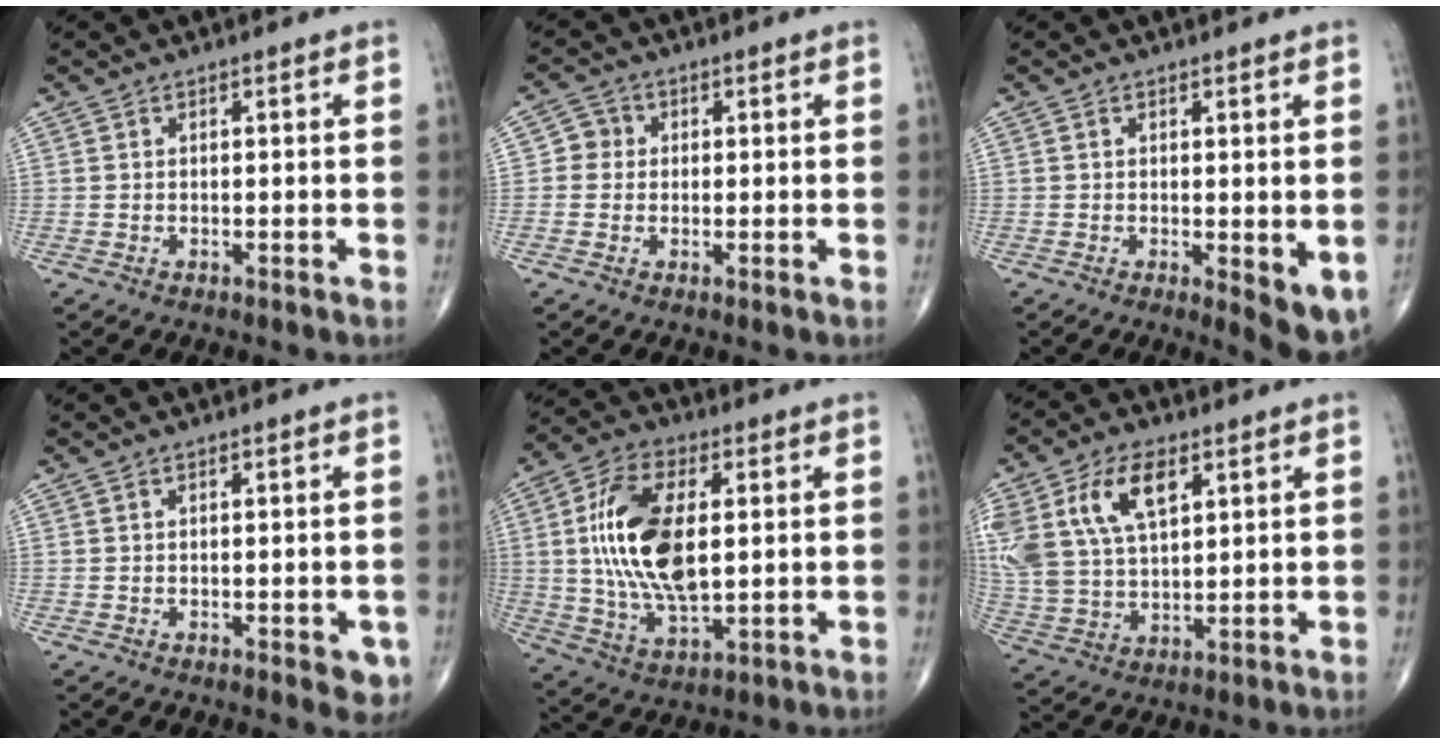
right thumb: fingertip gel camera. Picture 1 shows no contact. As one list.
[{"total": 3.1, "force": [0.0, 2.9, 0.9], "torque": [0.004, 0.008, -0.009]}, {"total": 6.0, "force": [-1.3, 1.9, 5.5], "torque": [-0.068, -0.016, -0.015]}, {"total": 3.7, "force": [-1.0, 1.6, 3.2], "torque": [-0.017, -0.003, -0.010]}, {"total": 17.3, "force": [2.1, 8.7, 14.9], "torque": [-0.283, -0.007, 0.041]}, {"total": 16.1, "force": [6.6, 8.9, 11.6], "torque": [-0.243, -0.010, 0.131]}]